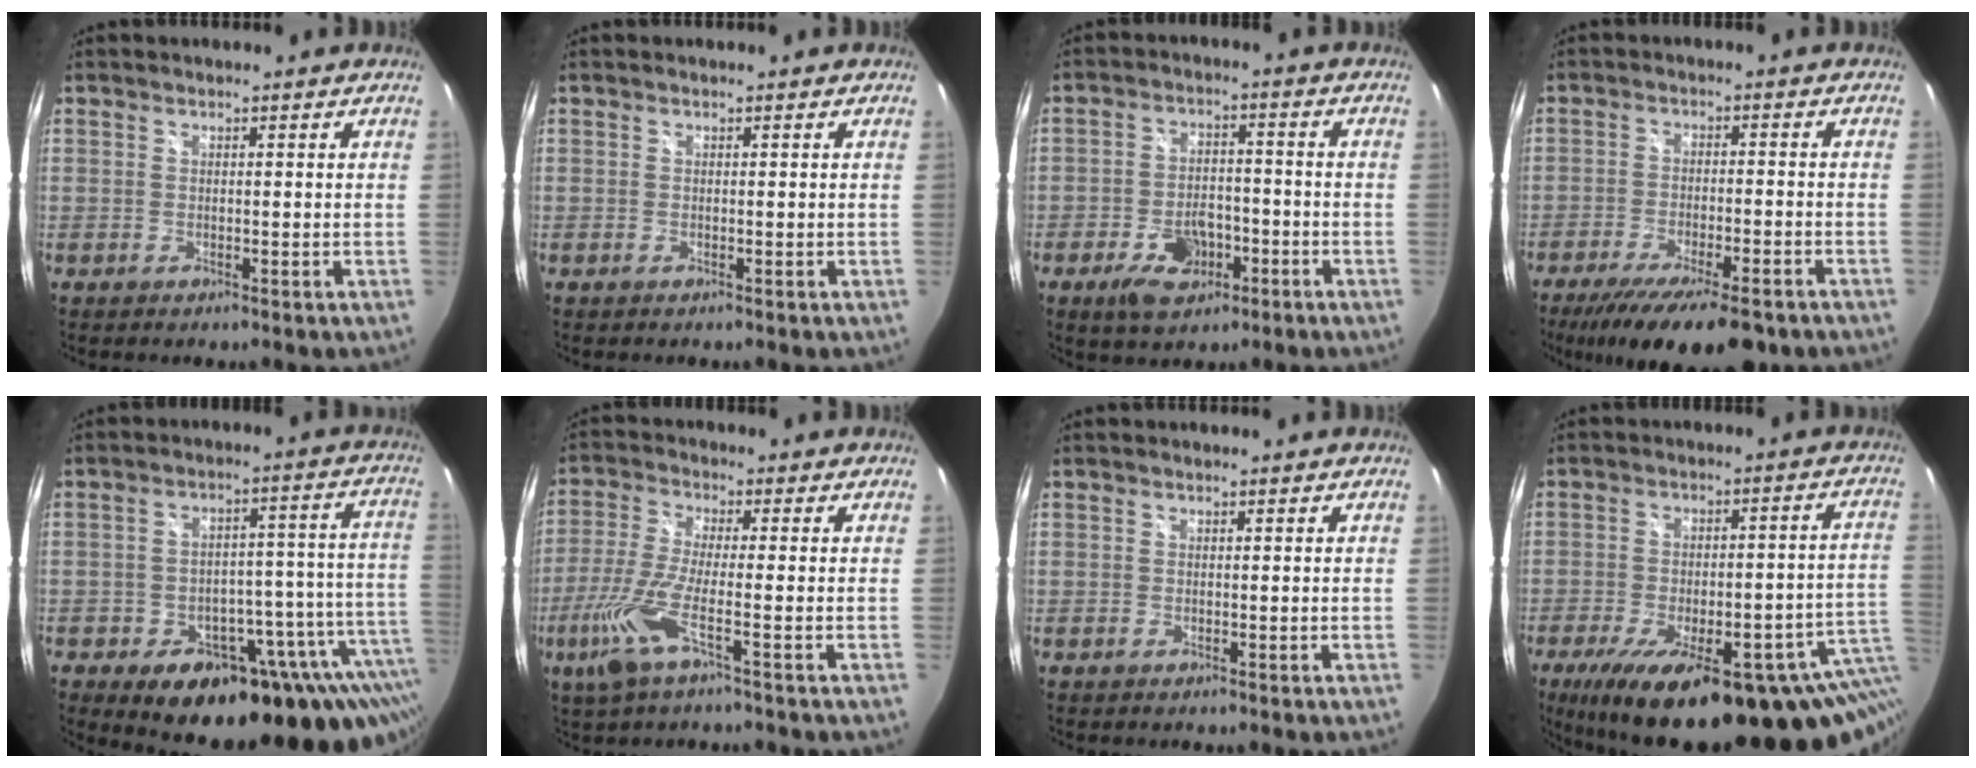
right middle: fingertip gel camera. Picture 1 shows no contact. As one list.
[{"total": 0.0}, {"total": 8.6, "force": [-4.6, 5.1, 5.2], "torque": [-0.112, 0.004, -0.067]}, {"total": 16.2, "force": [-12.0, 4.2, 10.0], "torque": [-0.189, -0.046, -0.182]}, {"total": 24.4, "force": [-12.4, 12.0, 17.3], "torque": [-0.228, -0.008, -0.152]}, {"total": 9.2, "force": [-4.3, 0.8, 8.1], "torque": [-0.190, -0.015, -0.084]}, {"total": 0.0}, {"total": 27.4, "force": [-14.4, 9.1, 21.4], "torque": [-0.312, -0.036, -0.180]}]